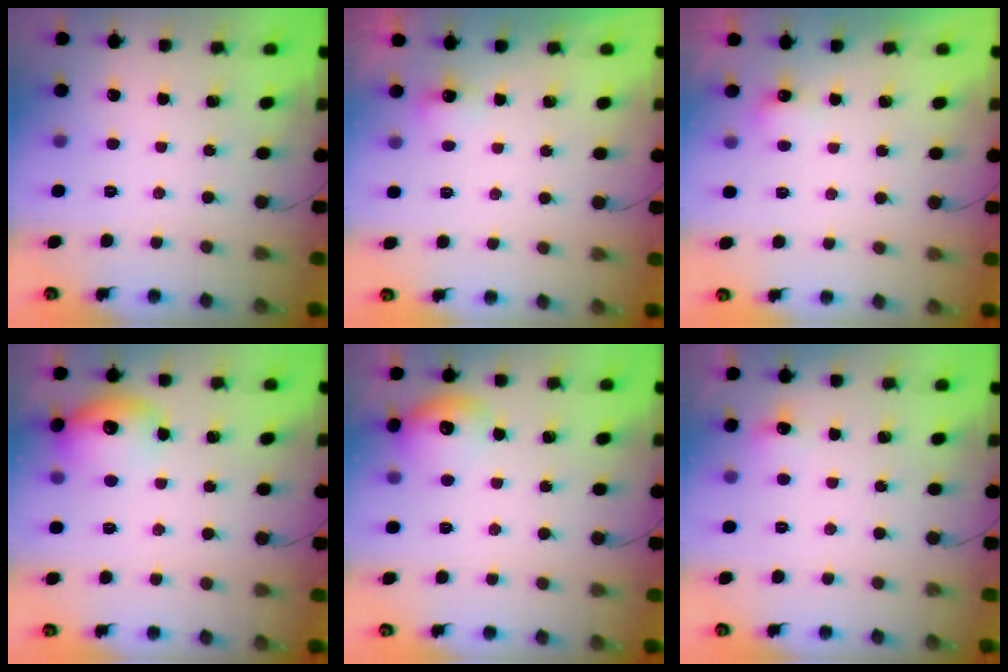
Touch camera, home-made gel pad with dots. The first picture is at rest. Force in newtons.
{"total": 10.5, "press": 3.4, "slide": 9.9}
{"total": 3.4, "press": 3.3, "slide": 0.8}
{"total": 15.0, "press": 14.9, "slide": 1.2}
{"total": 12.2, "press": 12.2, "slide": 1.1}
{"total": 4.8, "press": 4.6, "slide": 1.6}